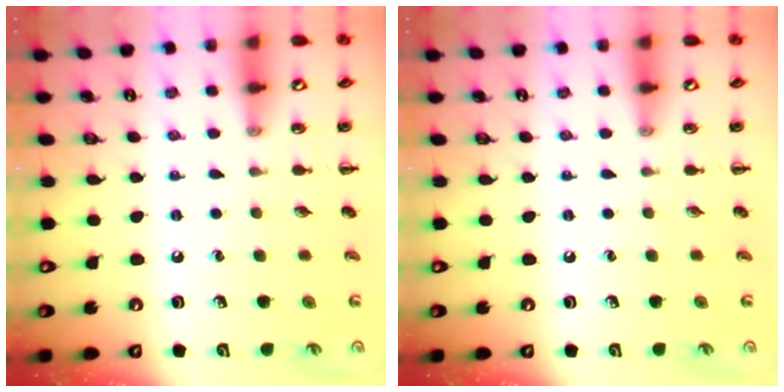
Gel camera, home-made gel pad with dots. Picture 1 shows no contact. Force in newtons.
{"total": 0.0}